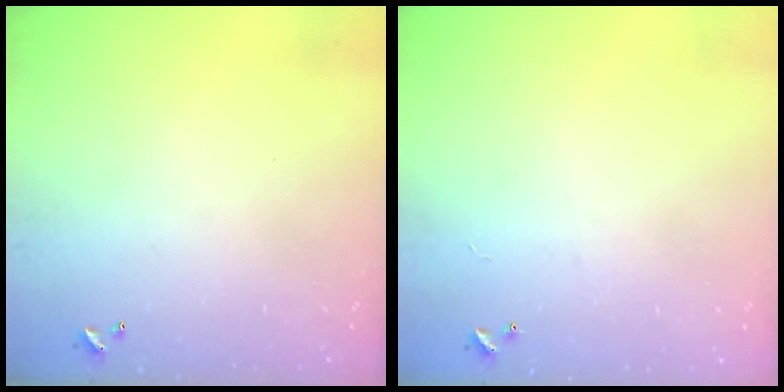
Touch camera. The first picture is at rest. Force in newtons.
{"total": 2.4, "press": 2.4, "slide": 0.3}